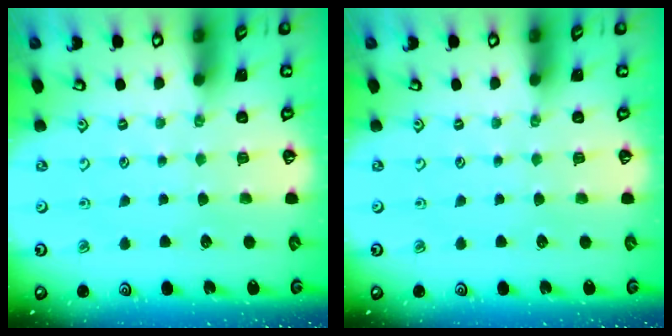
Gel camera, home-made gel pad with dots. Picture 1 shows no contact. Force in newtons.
{"total": 0.0}